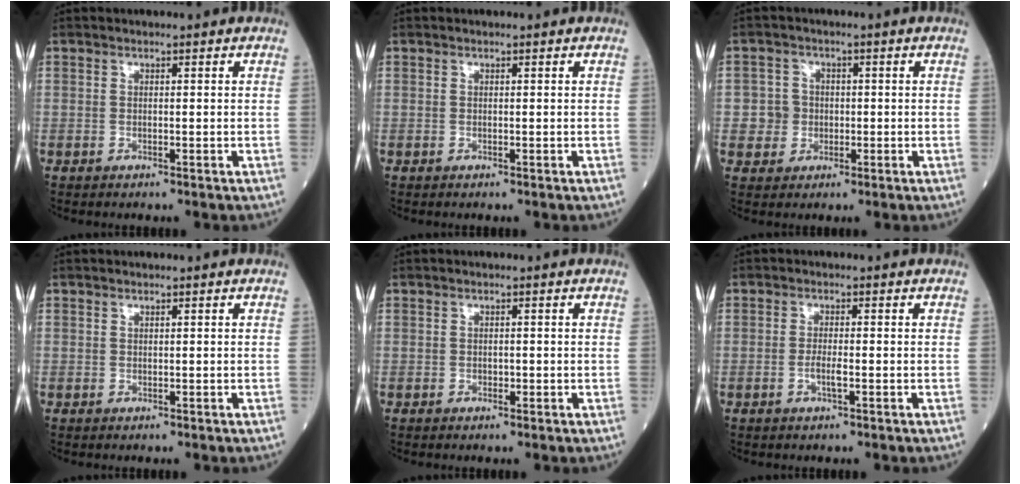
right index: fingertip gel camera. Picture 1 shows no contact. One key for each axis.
{"total": 0.0}
{"total": 3.7, "fx": -0.4, "fy": 3.7, "fz": 0.4, "tx": 0.000, "ty": 0.010, "tz": -0.007}
{"total": 0.0}
{"total": 0.7, "fx": -0.3, "fy": 0.4, "fz": 0.5, "tx": -0.010, "ty": 0.000, "tz": -0.004}
{"total": 1.9, "fx": -0.7, "fy": 0.2, "fz": 1.8, "tx": -0.038, "ty": -0.002, "tz": -0.014}